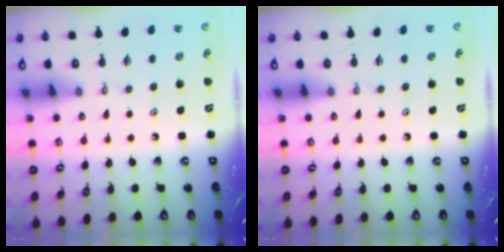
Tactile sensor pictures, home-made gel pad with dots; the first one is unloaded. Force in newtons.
{"total": 0.0}